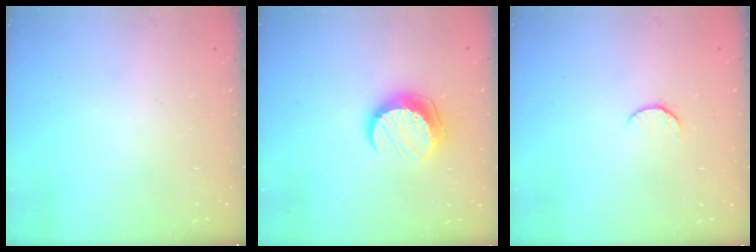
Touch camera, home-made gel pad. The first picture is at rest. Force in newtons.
{"total": 10.7, "press": 10.7, "slide": 0.7}
{"total": 5.3, "press": 5.3, "slide": 0.5}